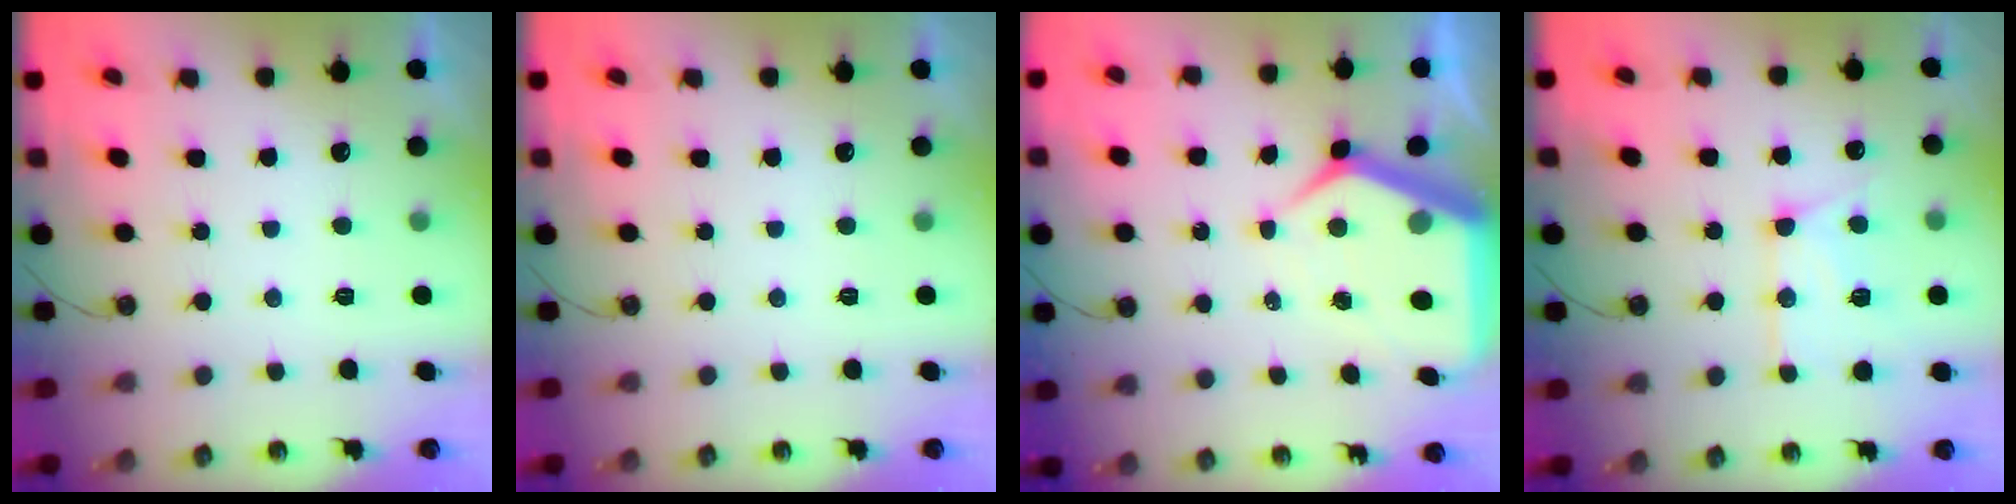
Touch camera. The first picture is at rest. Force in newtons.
{"total": 0.0}
{"total": 9.5, "press": 9.5, "slide": 0.8}
{"total": 13.8, "press": 13.7, "slide": 1.4}